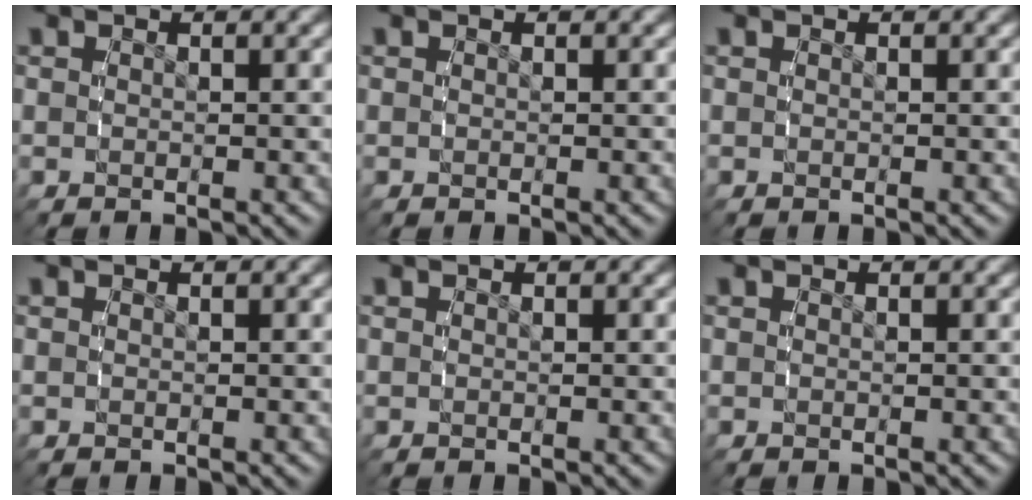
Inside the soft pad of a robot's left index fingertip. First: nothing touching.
{"total": 0.0}
{"total": 0.0}
{"total": 0.0}
{"total": 0.0}
{"total": 0.0}